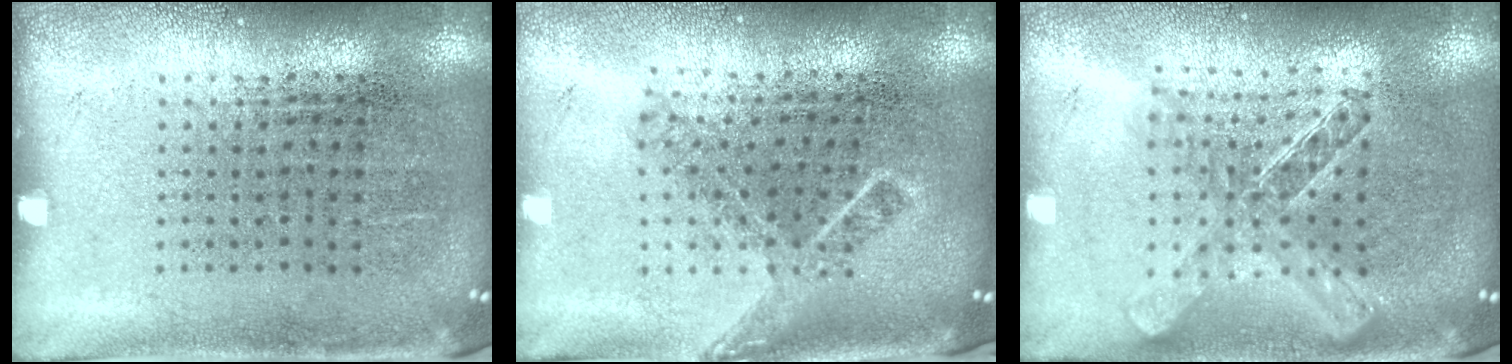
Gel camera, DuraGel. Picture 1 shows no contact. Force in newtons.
{"total": 1.7, "press": 1.2, "slide": 1.2}
{"total": 2.0, "press": 1.7, "slide": 1.2}